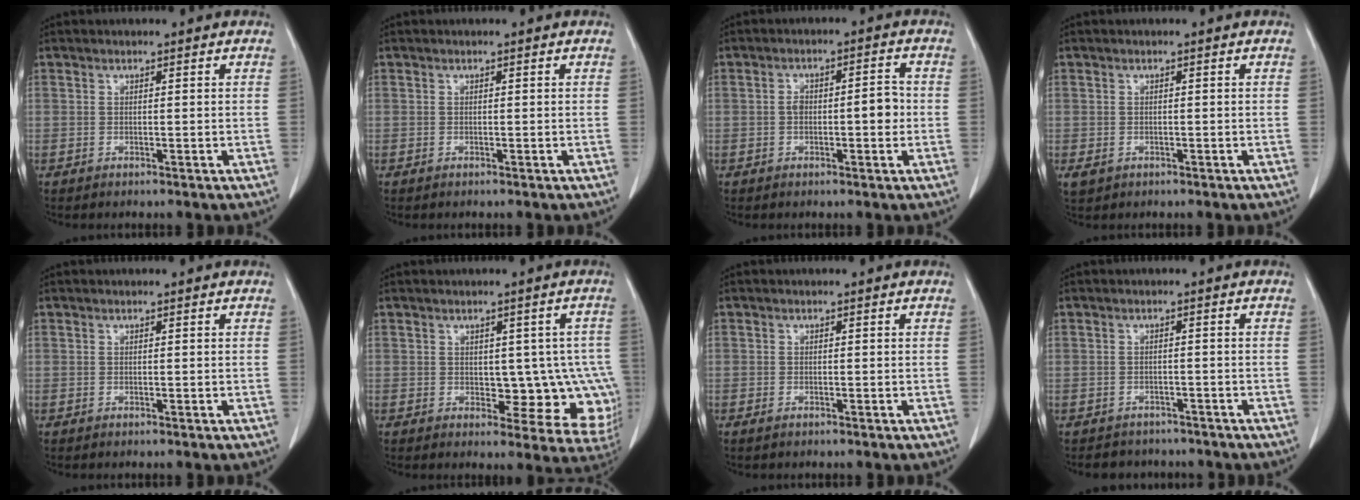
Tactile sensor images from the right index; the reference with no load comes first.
{"total": 0.0}
{"total": 4.9, "force": [-0.6, 1.9, 4.5], "torque": [-0.072, 0.017, -0.007]}
{"total": 1.8, "force": [-0.7, 1.4, 0.8], "torque": [-0.019, -0.001, -0.003]}
{"total": 0.0}
{"total": 9.6, "force": [-0.9, 5.7, 7.6], "torque": [-0.060, 0.011, 0.004]}
{"total": 0.7, "force": [-0.5, 0.3, 0.4], "torque": [-0.010, -0.001, -0.006]}
{"total": 4.9, "force": [-4.3, 2.4, 0.2], "torque": [-0.003, 0.010, -0.052]}